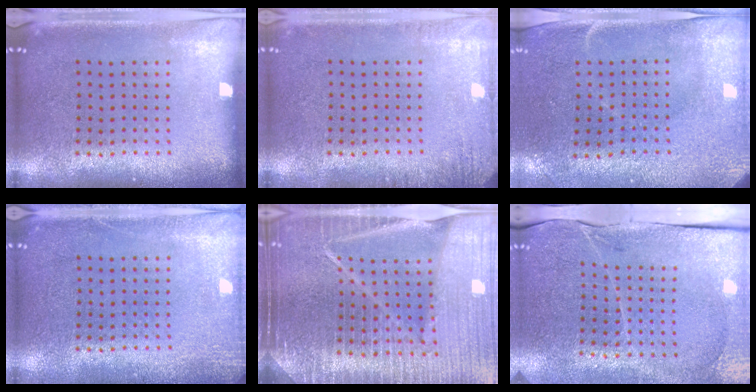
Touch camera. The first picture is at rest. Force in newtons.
{"total": 1.6, "press": 1.5, "slide": 0.3}
{"total": 2.9, "press": 2.4, "slide": 1.6}
{"total": 2.1, "press": 2.1, "slide": 0.3}
{"total": 6.4, "press": 5.6, "slide": 3.2}
{"total": 3.4, "press": 3.3, "slide": 0.4}